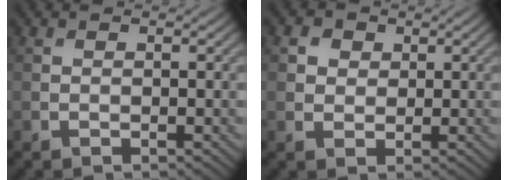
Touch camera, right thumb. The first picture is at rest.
{"total": 2.4, "force": [1.0, 2.0, 0.9], "torque": [-0.019, -0.005, 0.016]}